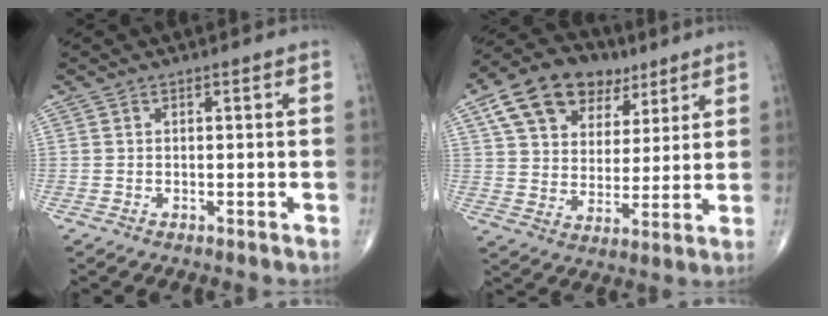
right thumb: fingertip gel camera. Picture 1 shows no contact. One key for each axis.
{"total": 16.8, "fx": 8.8, "fy": 11.0, "fz": 9.0, "tx": -0.122, "ty": -0.012, "tz": 0.151}